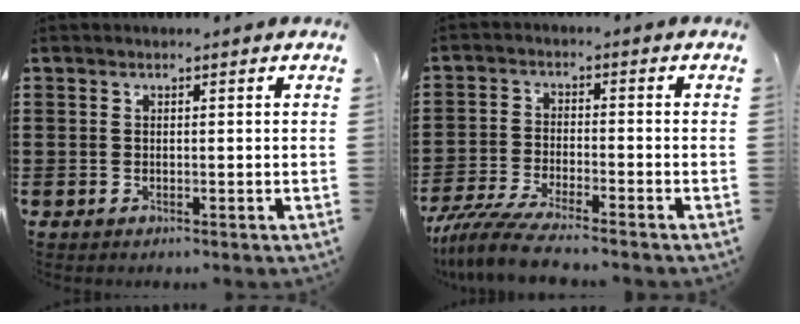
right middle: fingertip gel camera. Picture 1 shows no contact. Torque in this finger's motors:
{"motor_torque": [1.31, -0.83, 0.21, 0.21]}